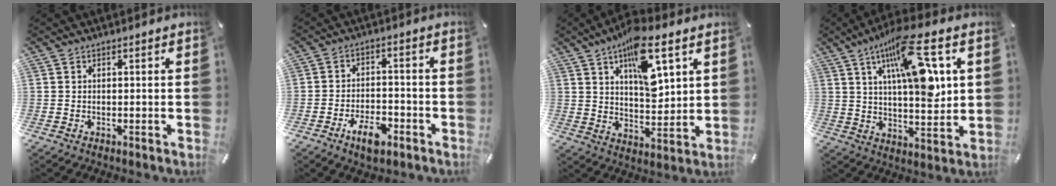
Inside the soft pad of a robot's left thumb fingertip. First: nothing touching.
{"total": 7.7, "force": [-4.7, 3.8, 4.8], "torque": [-0.088, 0.020, -0.082]}
{"total": 14.2, "force": [7.5, 6.1, 10.4], "torque": [-0.156, -0.031, 0.126]}
{"total": 17.8, "force": [7.2, 6.3, 14.9], "torque": [-0.252, -0.025, 0.112]}